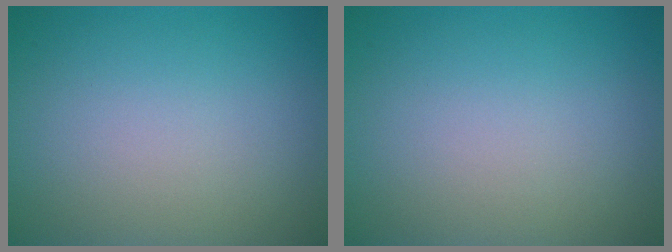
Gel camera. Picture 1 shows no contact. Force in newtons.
{"total": 0.0}